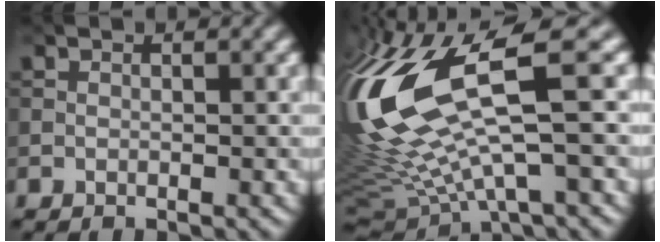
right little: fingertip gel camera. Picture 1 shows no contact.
{"total": 16.1, "force": [2.3, 5.1, 15.1], "torque": [-0.351, -0.008, 0.066]}